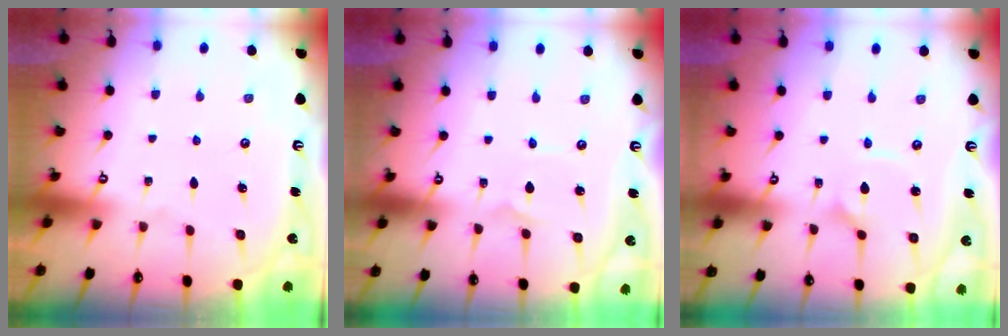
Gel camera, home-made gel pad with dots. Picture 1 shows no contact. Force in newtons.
{"total": 1.3, "press": 1.3, "slide": 0.1}
{"total": 2.4, "press": 2.4, "slide": 0.3}